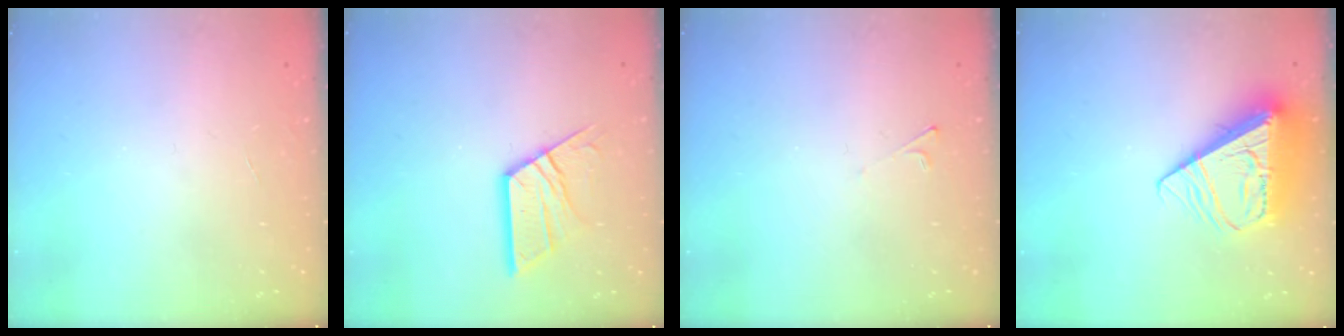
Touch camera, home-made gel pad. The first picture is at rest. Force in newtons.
{"total": 12.3, "press": 12.3, "slide": 1.2}
{"total": 1.9, "press": 1.9, "slide": 0.4}
{"total": 13.7, "press": 13.6, "slide": 1.6}